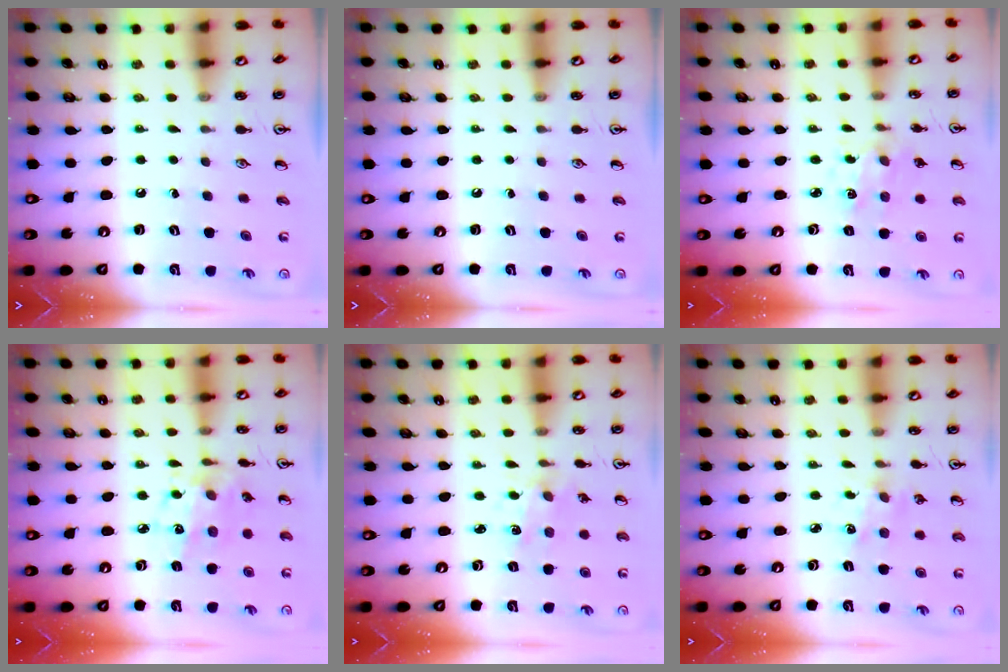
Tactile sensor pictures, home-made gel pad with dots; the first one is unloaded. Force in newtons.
{"total": 0.0}
{"total": 1.3, "press": 1.3, "slide": 0.1}
{"total": 8.5, "press": 8.5, "slide": 0.5}
{"total": 1.8, "press": 1.8, "slide": 0.3}
{"total": 2.2, "press": 2.2, "slide": 0.3}